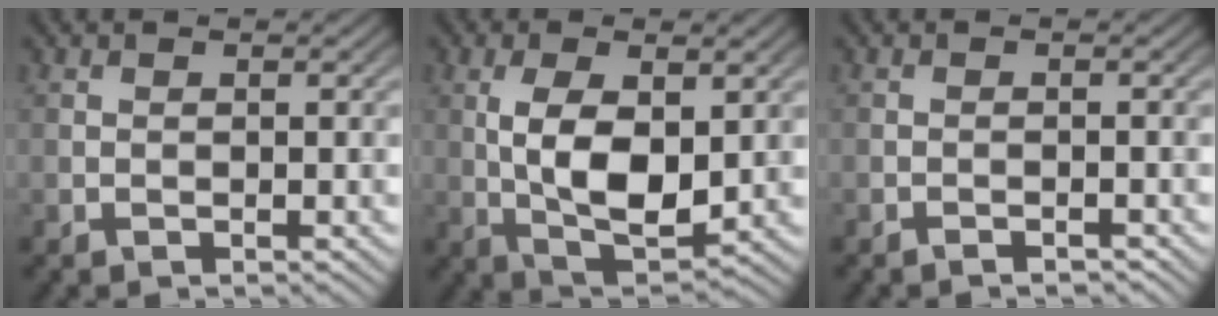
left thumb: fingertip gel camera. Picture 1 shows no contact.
{"total": 8.4, "force": [0.7, 3.7, 7.5], "torque": [-0.153, -0.005, 0.018]}
{"total": 1.1, "force": [-1.0, 0.0, 0.5], "torque": [-0.007, 0.000, -0.019]}